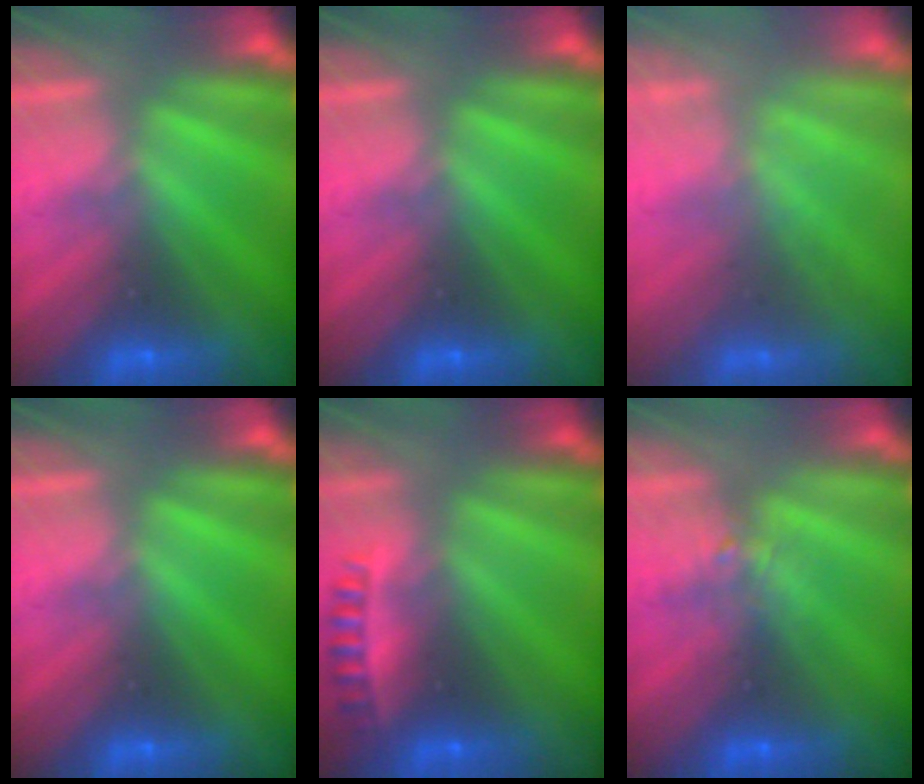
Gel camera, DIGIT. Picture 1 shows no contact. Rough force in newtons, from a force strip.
{"total": 0.0}
{"total": 2.0}
{"total": 0.0}
{"total": 2.4}
{"total": 2.2}